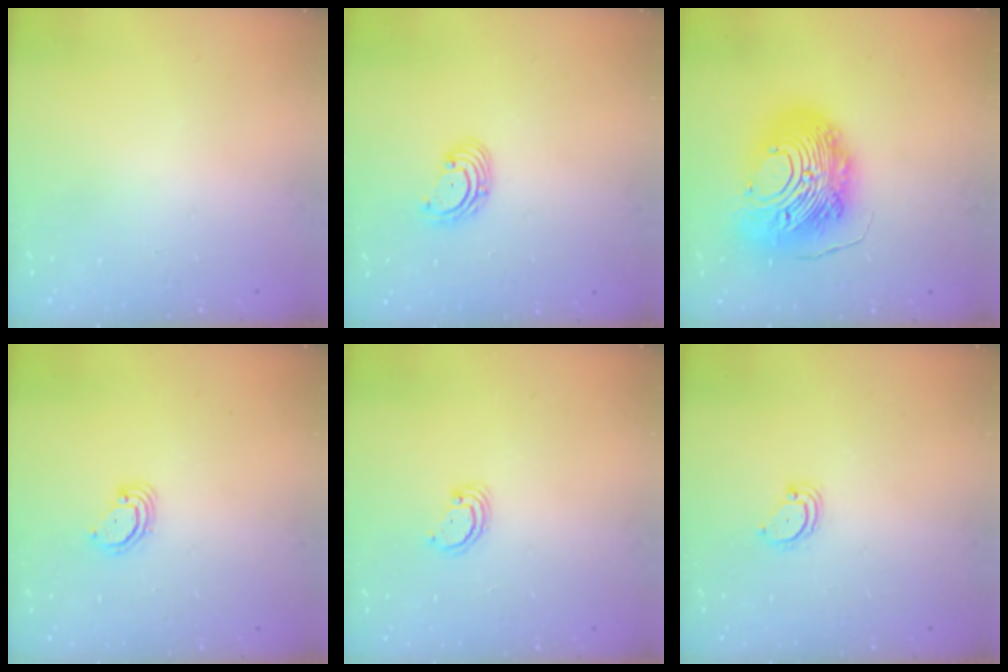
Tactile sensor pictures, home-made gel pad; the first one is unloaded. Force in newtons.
{"total": 2.9, "press": 2.9, "slide": 0.1}
{"total": 20.9, "press": 20.8, "slide": 2.0}
{"total": 2.9, "press": 2.9, "slide": 0.2}
{"total": 2.4, "press": 2.4, "slide": 0.2}
{"total": 3.9, "press": 3.9, "slide": 0.2}